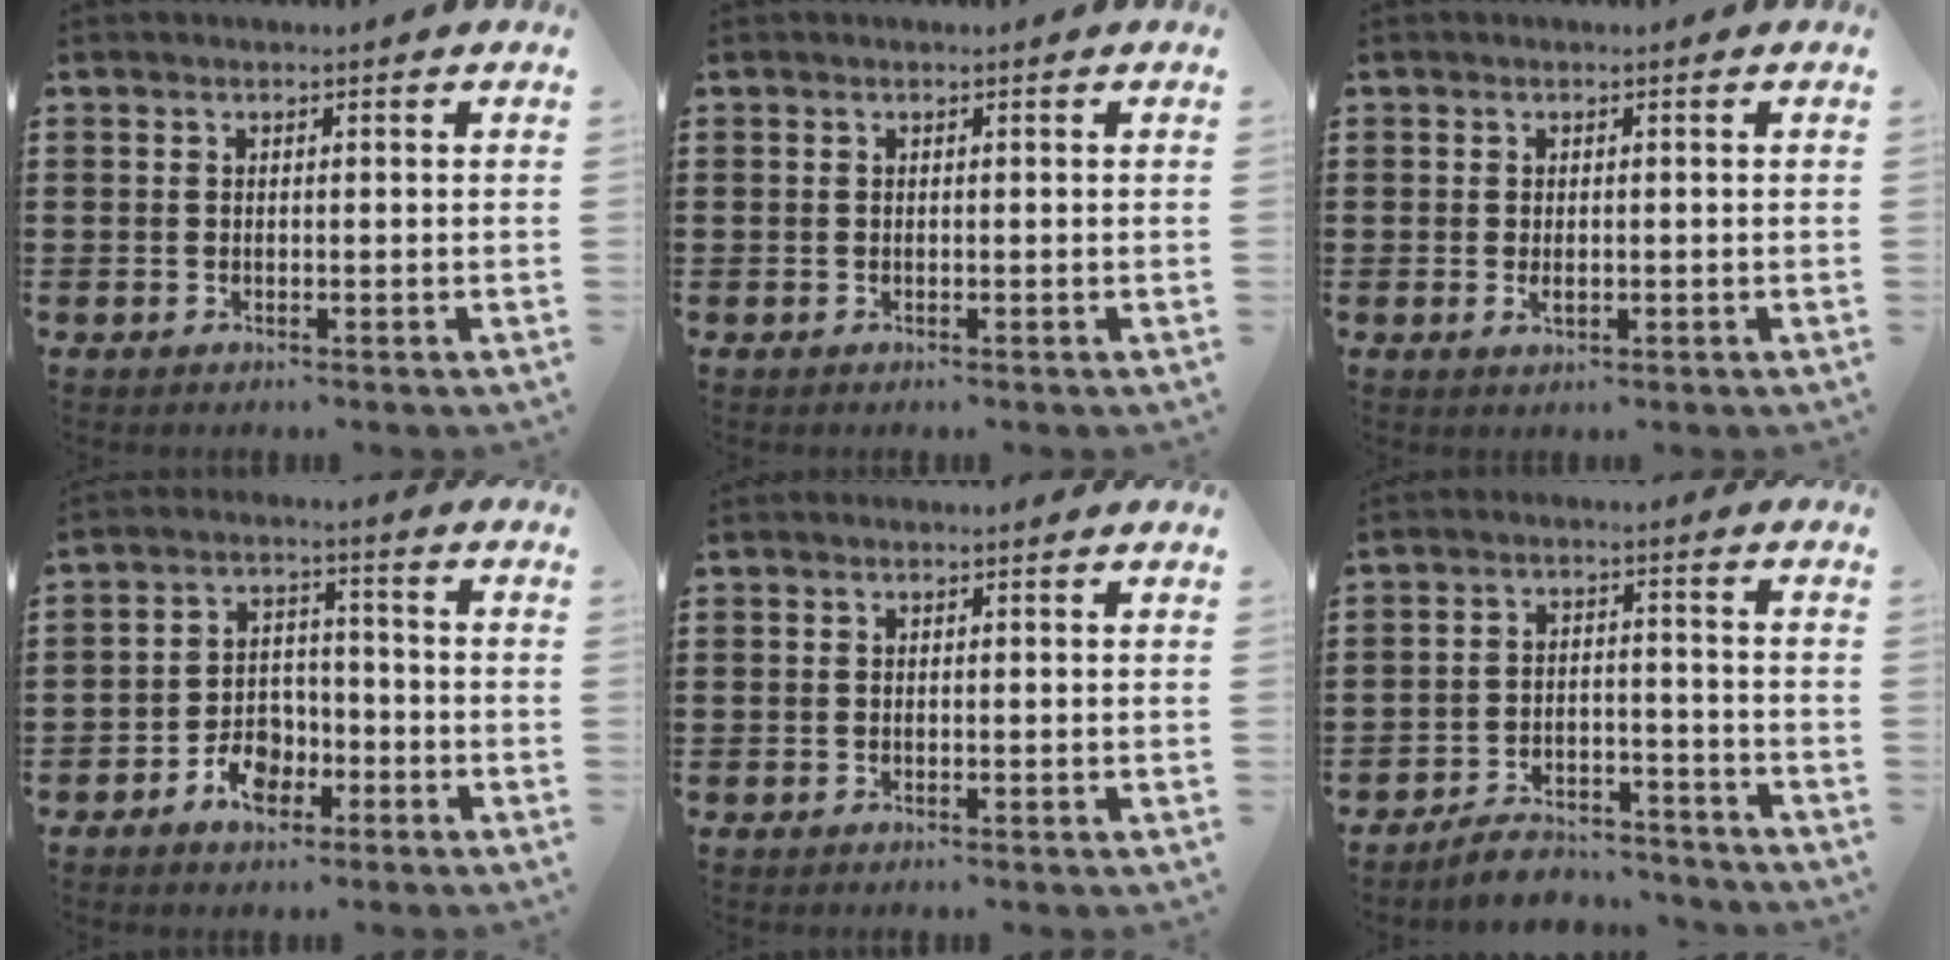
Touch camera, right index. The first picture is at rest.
{"total": 0.0}
{"total": 1.2, "force": [-0.1, 0.6, 1.1], "torque": [-0.021, 0.000, -0.001]}
{"total": 6.1, "force": [-3.2, 4.2, 3.1], "torque": [-0.051, 0.011, -0.060]}
{"total": 0.0}
{"total": 5.1, "force": [-4.9, 1.1, 1.0], "torque": [-0.016, 0.013, -0.095]}